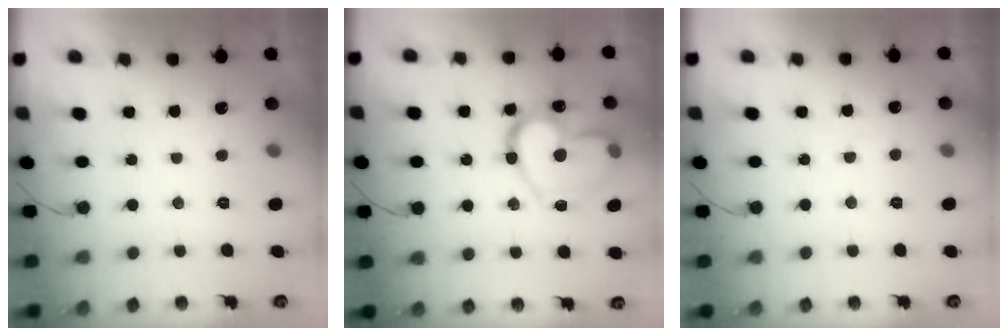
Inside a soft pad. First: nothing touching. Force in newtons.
{"total": 19.1, "press": 18.9, "slide": 2.7}
{"total": 1.4, "press": 1.4, "slide": 0.1}